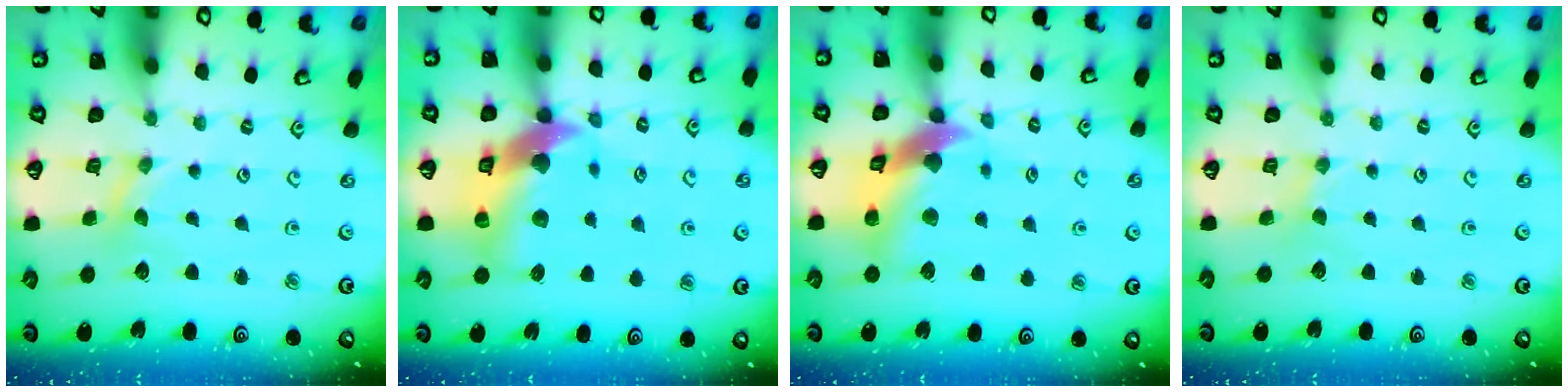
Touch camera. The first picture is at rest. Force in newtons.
{"total": 13.7, "press": 13.6, "slide": 2.1}
{"total": 12.7, "press": 12.6, "slide": 1.9}
{"total": 0.0}